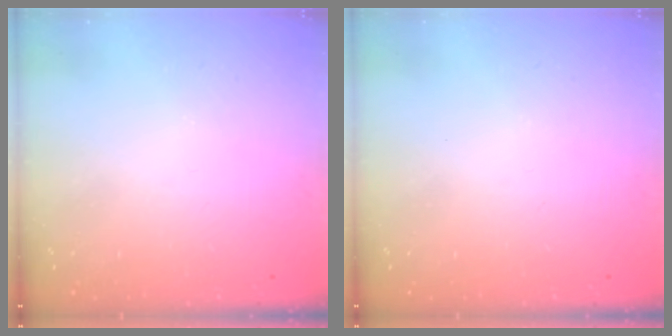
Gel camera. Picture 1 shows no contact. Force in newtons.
{"total": 0.0}